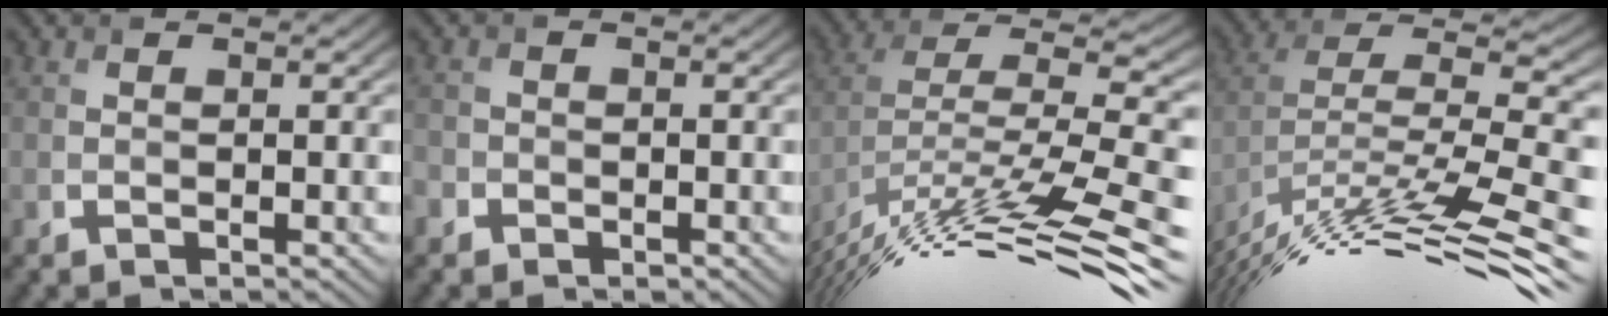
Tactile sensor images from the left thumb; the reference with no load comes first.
{"total": 1.8, "force": [-1.2, 1.3, 0.1], "torque": [0.000, -0.002, -0.031]}
{"total": 14.1, "force": [-6.2, 3.3, 12.2], "torque": [-0.236, 0.022, -0.112]}
{"total": 15.1, "force": [-7.8, 3.3, 12.5], "torque": [-0.231, 0.028, -0.134]}